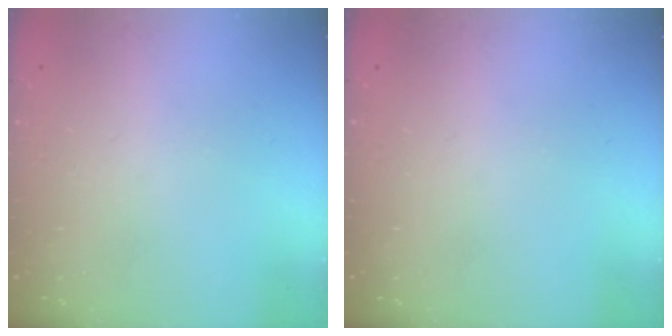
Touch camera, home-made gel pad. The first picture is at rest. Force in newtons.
{"total": 0.0}